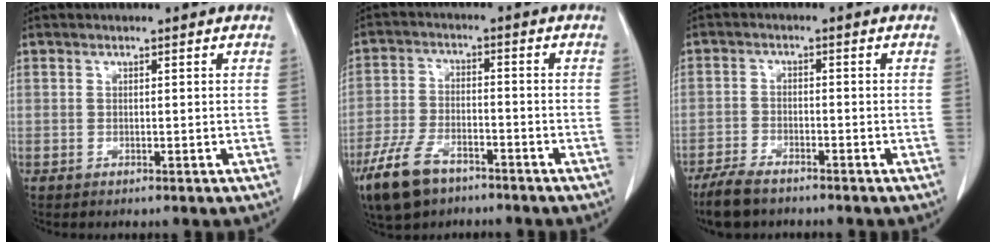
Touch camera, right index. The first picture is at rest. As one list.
[{"total": 9.5, "force": [-6.4, 4.0, 5.7], "torque": [-0.130, -0.010, -0.118]}, {"total": 5.5, "force": [-4.6, 1.6, 2.6], "torque": [-0.055, -0.011, -0.088]}]